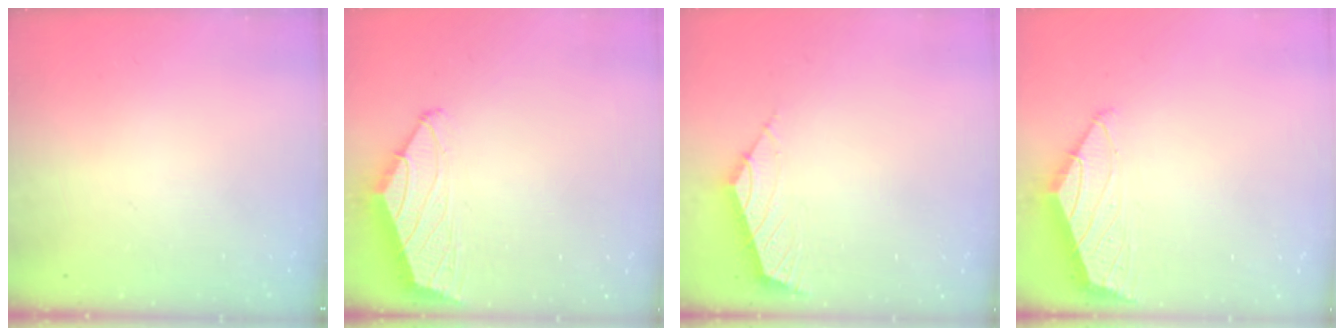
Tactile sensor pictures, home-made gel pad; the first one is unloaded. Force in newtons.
{"total": 1.4, "press": 1.3, "slide": 0.5}
{"total": 2.6, "press": 2.5, "slide": 0.6}
{"total": 1.5, "press": 1.5, "slide": 0.4}